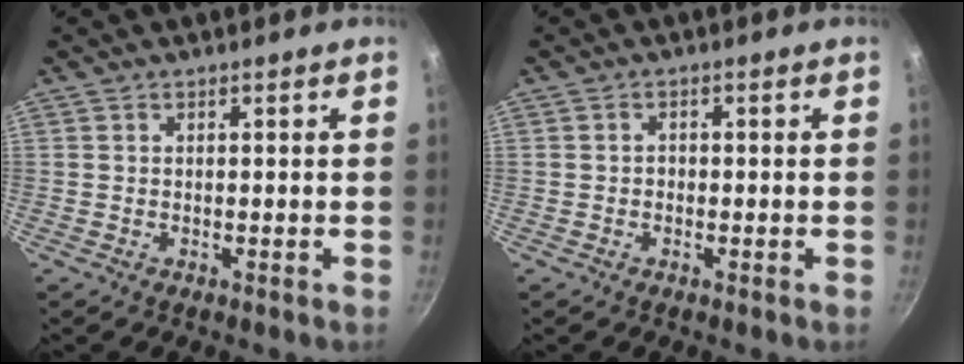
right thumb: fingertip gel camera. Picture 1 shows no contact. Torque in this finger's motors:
{"motor_torque": [-0.18, -0.04, -0.22, 0.05, 0.03]}